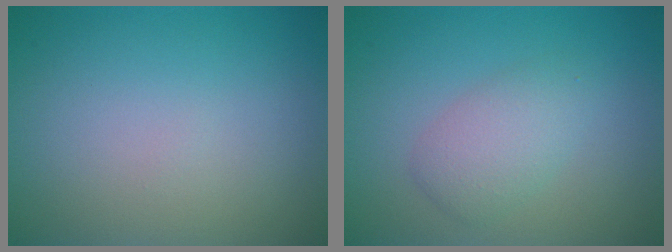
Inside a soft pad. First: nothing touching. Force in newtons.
{"total": 2.7, "press": 2.7, "slide": 0.1}